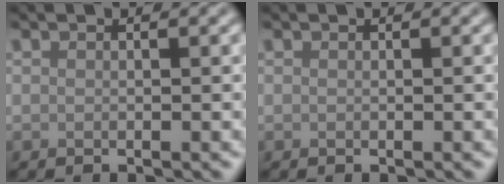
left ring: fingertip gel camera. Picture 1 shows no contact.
{"total": 0.0}